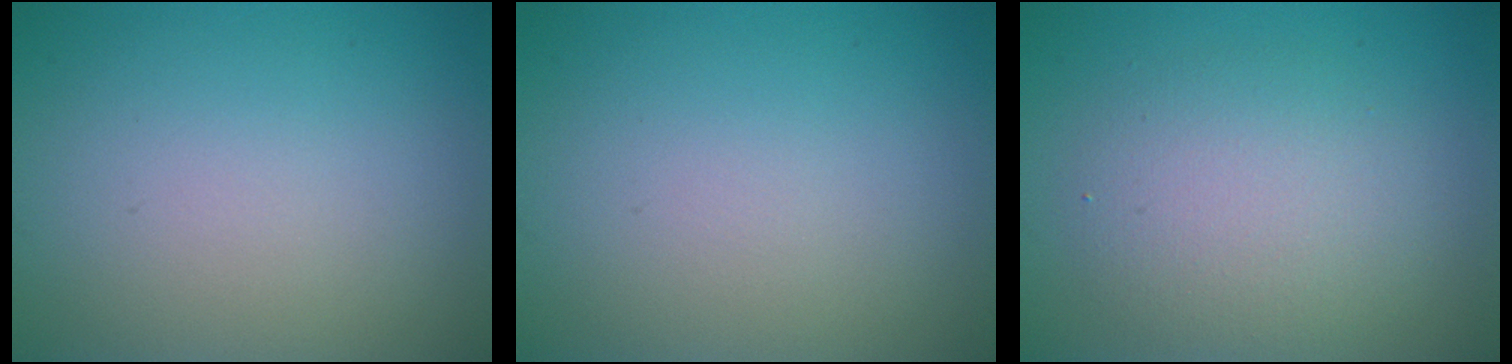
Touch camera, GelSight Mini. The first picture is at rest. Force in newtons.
{"total": 0.0}
{"total": 4.1, "press": 4.1, "slide": 0.4}